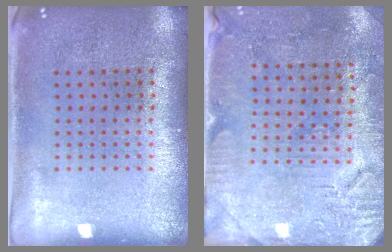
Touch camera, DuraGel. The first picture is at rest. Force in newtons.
{"total": 3.0, "press": 2.8, "slide": 0.9}